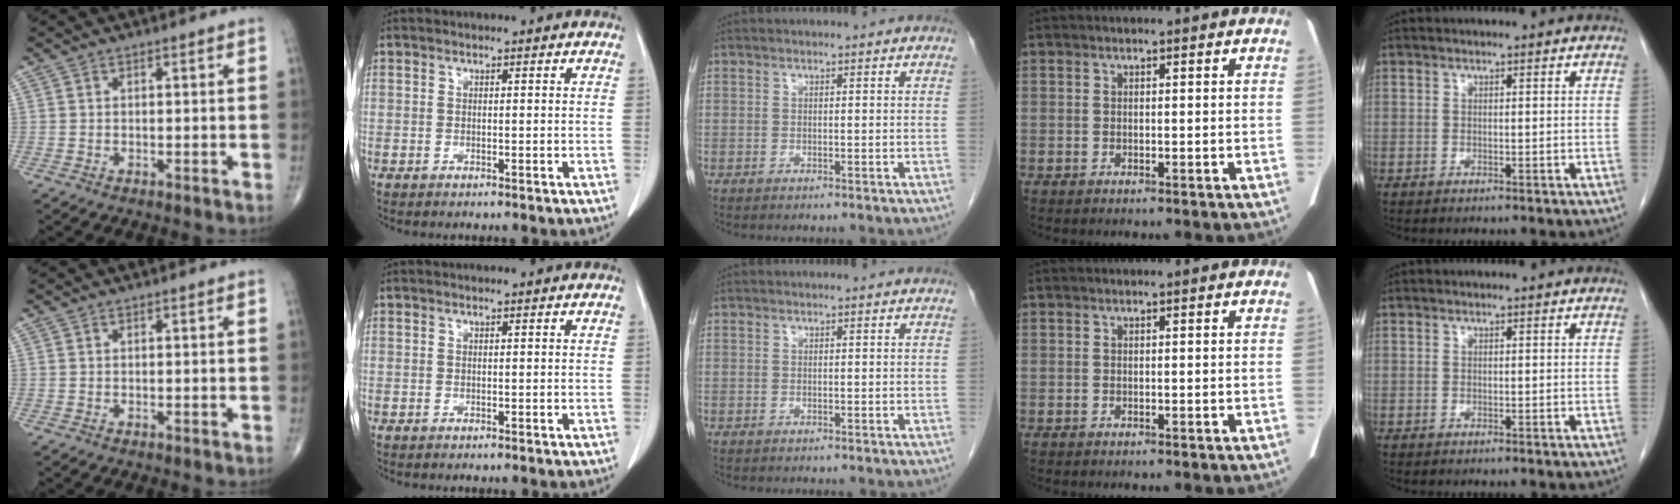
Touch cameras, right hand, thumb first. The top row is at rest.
{}